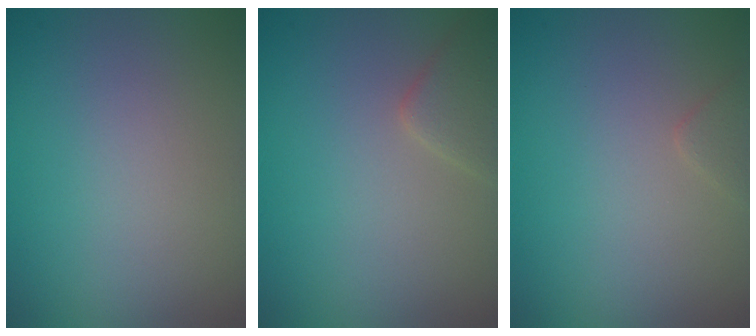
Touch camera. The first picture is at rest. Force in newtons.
{"total": 2.4, "press": 2.4, "slide": 0.1}
{"total": 0.9, "press": 0.9, "slide": 0.1}